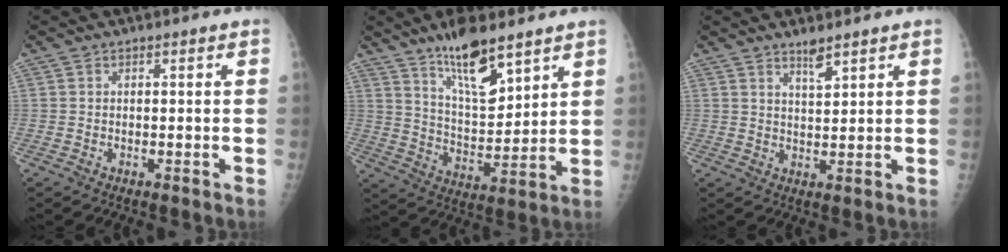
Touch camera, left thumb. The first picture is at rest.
{"total": 12.6, "force": [8.8, 4.0, 8.1], "torque": [-0.120, -0.061, 0.165]}
{"total": 3.2, "force": [2.5, 0.6, 1.9], "torque": [-0.028, -0.021, 0.046]}